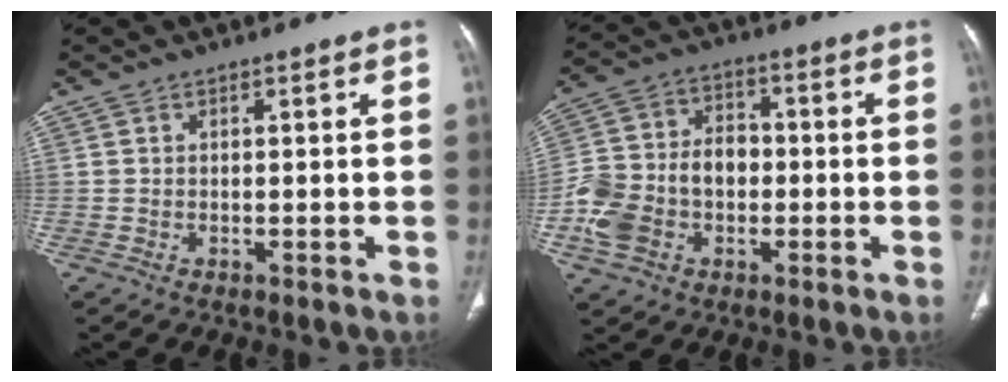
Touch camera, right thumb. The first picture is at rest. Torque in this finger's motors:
{"motor_torque": [1.63, 1.40, 1.33, -0.51, 0.11]}